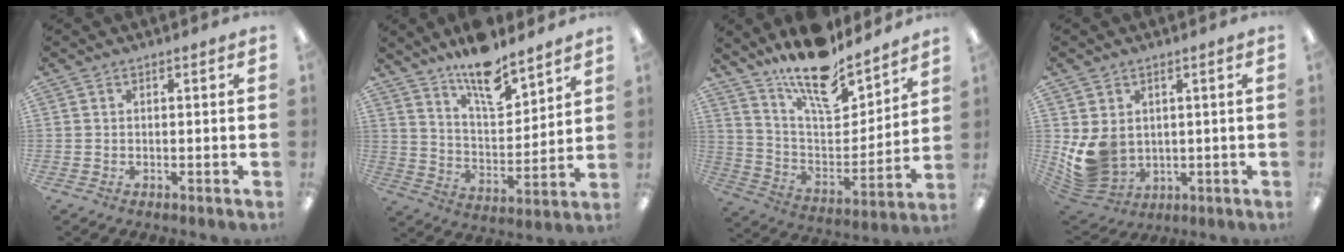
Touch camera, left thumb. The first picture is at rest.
{"total": 13.6, "force": [11.1, 4.3, 6.5], "torque": [-0.102, -0.076, 0.195]}
{"total": 17.7, "force": [14.4, 5.8, 8.4], "torque": [-0.151, -0.106, 0.252]}
{"total": 9.4, "force": [1.3, 7.9, 4.8], "torque": [-0.113, -0.013, 0.033]}